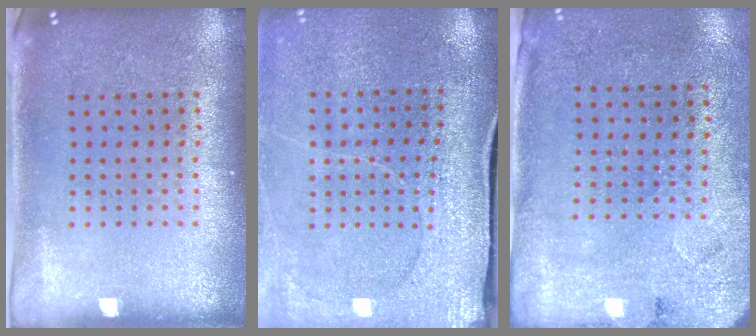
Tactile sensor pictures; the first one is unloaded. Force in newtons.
{"total": 2.9, "press": 2.8, "slide": 0.7}
{"total": 2.7, "press": 2.2, "slide": 1.5}